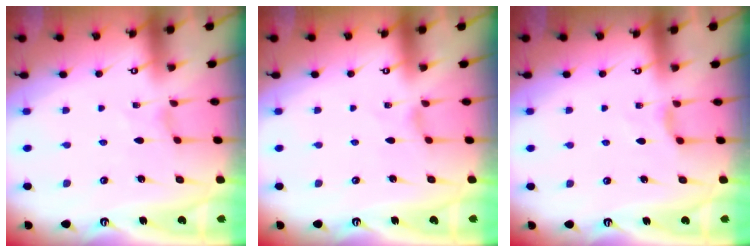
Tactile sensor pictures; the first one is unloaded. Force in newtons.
{"total": 0.0}
{"total": 2.7, "press": 2.6, "slide": 0.6}